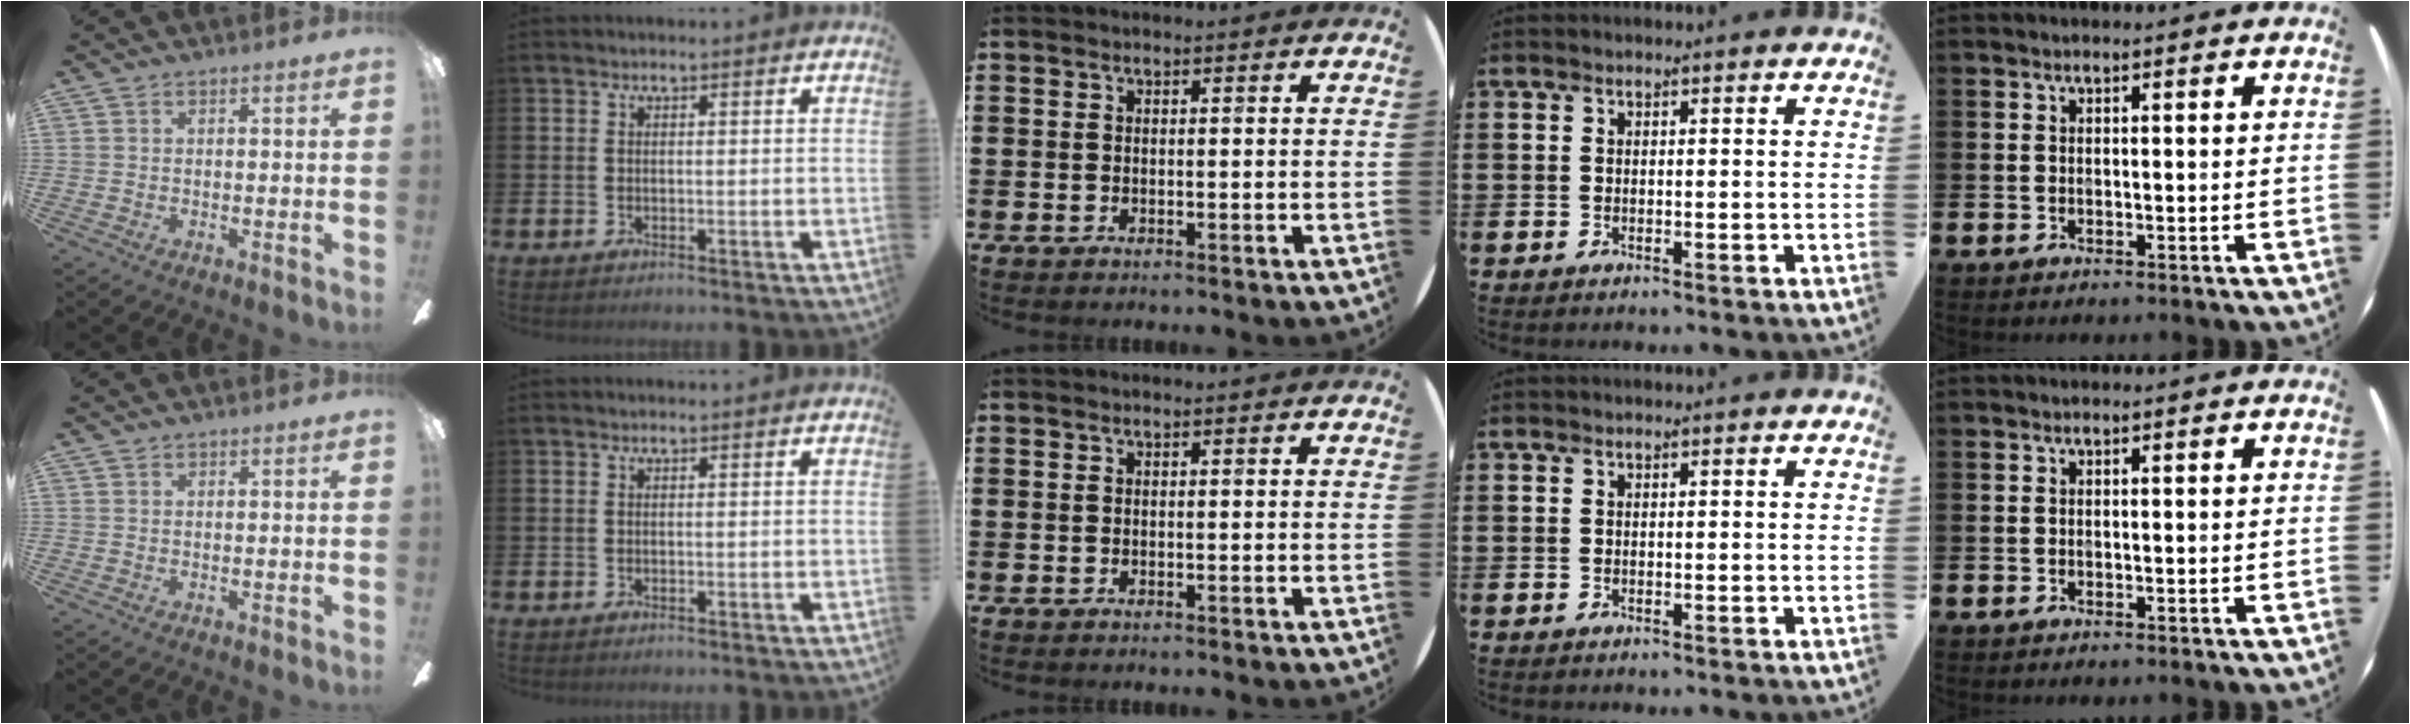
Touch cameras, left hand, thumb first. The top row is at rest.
{}